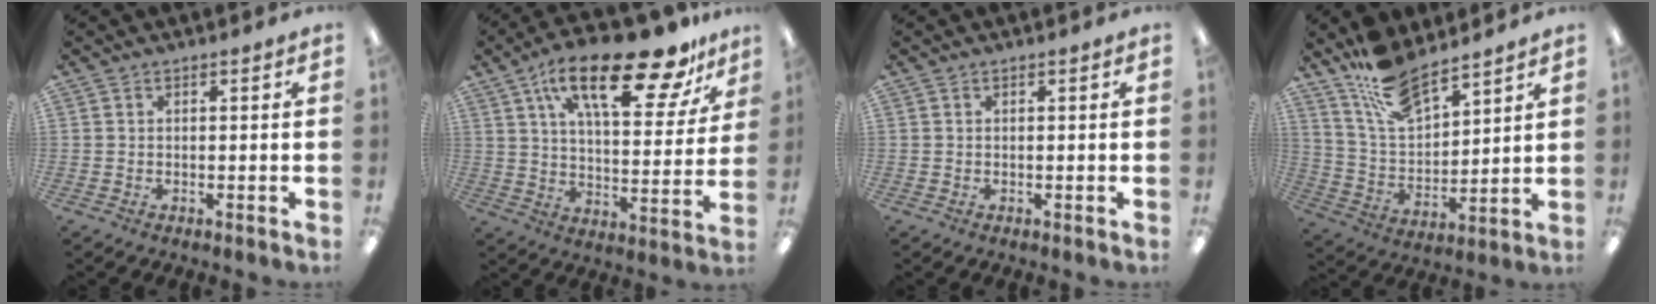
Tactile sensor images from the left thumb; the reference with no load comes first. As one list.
[{"total": 23.1, "force": [14.8, 8.0, 15.9], "torque": [-0.245, -0.079, 0.238]}, {"total": 0.0}, {"total": 13.5, "force": [10.8, 5.2, 6.1], "torque": [-0.132, -0.057, 0.202]}]